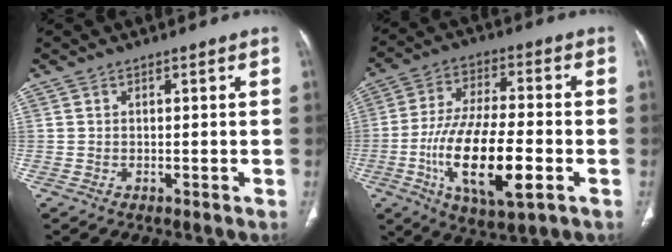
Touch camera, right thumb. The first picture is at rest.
{"total": 18.2, "force": [-5.1, 6.4, 16.3], "torque": [-0.306, 0.007, -0.085]}